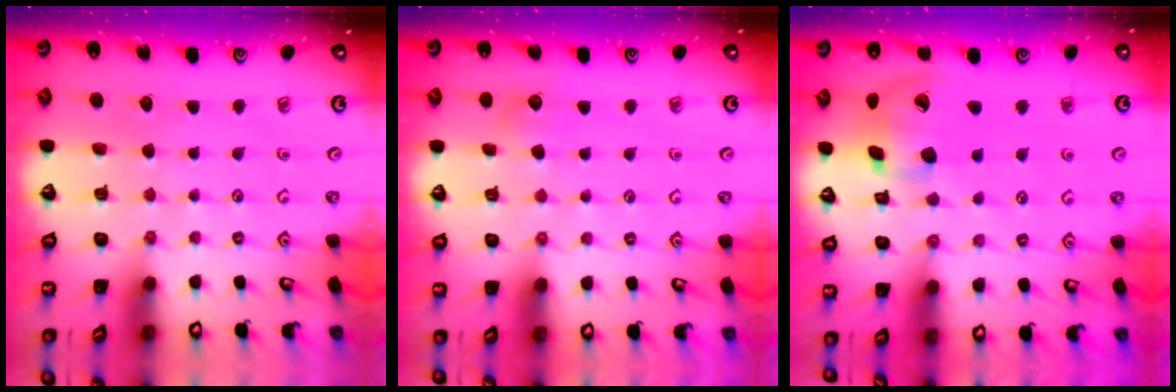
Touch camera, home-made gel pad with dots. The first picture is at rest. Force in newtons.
{"total": 4.7, "press": 4.7, "slide": 0.6}
{"total": 16.5, "press": 16.3, "slide": 2.5}